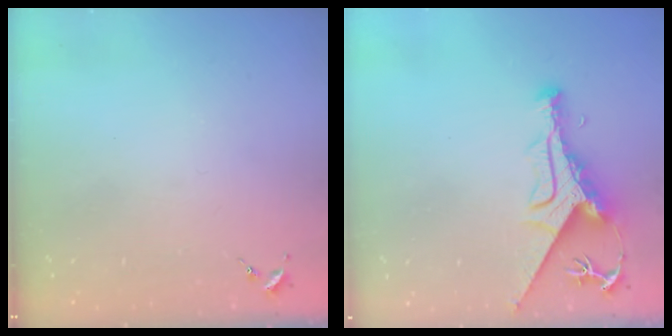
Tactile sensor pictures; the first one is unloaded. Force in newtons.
{"total": 10.0, "press": 9.9, "slide": 1.3}